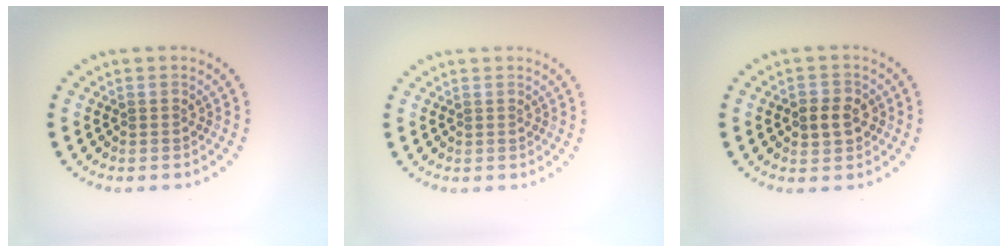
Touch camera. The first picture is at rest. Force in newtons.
{"total": 0.0}
{"total": 2.7, "press": 2.7, "slide": 0.5}